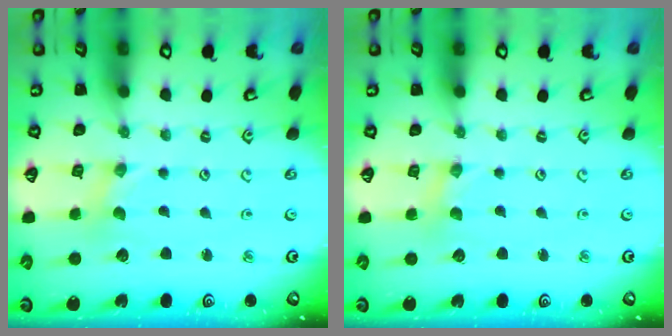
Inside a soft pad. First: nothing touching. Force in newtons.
{"total": 1.4, "press": 1.4, "slide": 0.3}